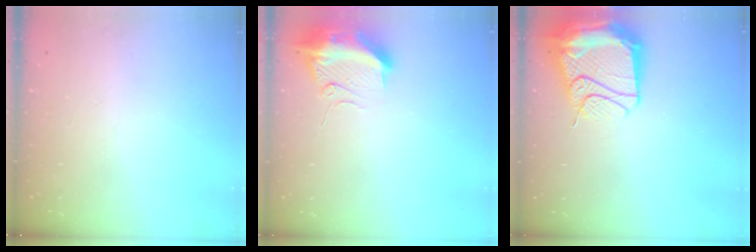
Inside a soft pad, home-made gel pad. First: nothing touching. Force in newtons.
{"total": 12.1, "press": 12.1, "slide": 1.3}
{"total": 24.0, "press": 20.5, "slide": 12.5}